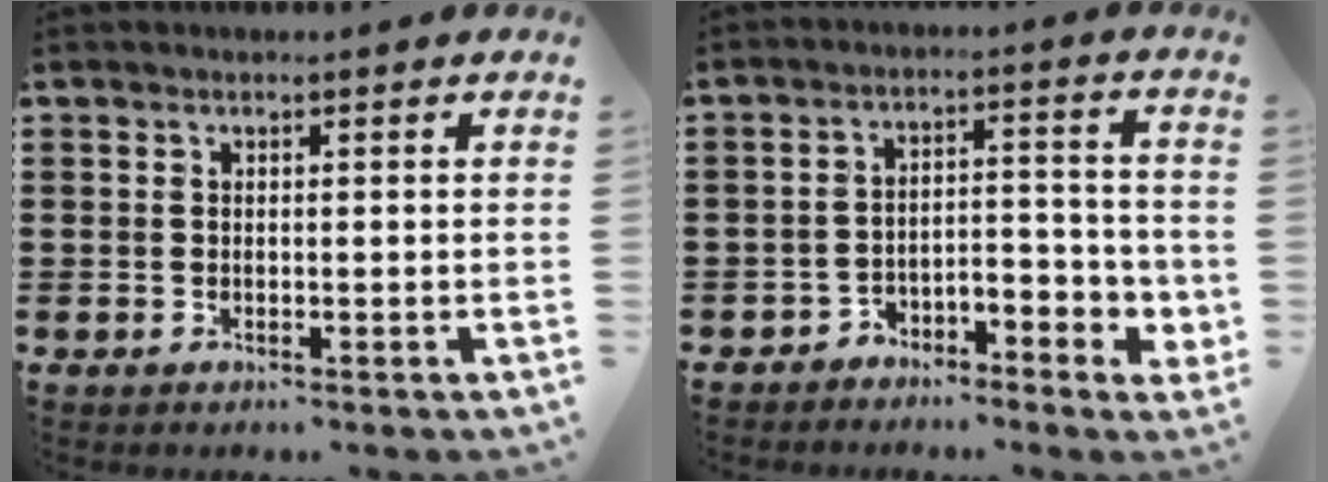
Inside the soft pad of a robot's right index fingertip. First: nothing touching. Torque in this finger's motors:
{"motor_torque": [0.61, -0.42, 0.18, 0.04]}